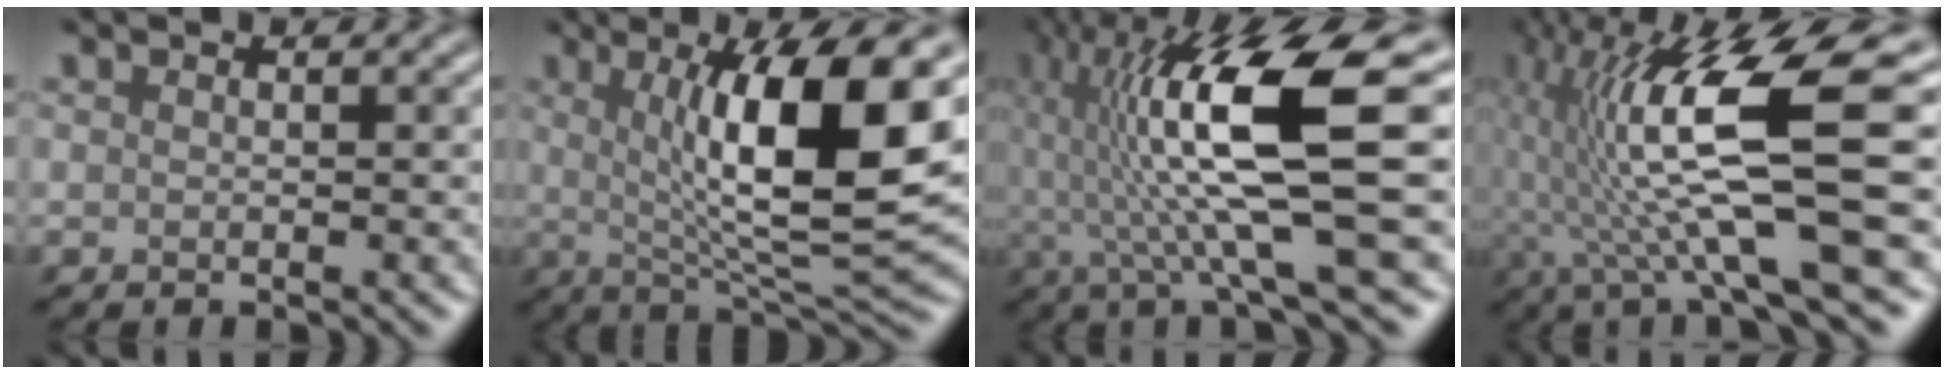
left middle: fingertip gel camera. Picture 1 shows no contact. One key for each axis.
{"total": 11.2, "fx": 2.1, "fy": 2.6, "fz": 10.8, "tx": -0.154, "ty": 0.002, "tz": 0.048}
{"total": 11.7, "fx": 0.6, "fy": 2.2, "fz": 11.5, "tx": -0.209, "ty": 0.014, "tz": 0.024}
{"total": 11.8, "fx": -0.6, "fy": 2.3, "fz": 11.5, "tx": -0.216, "ty": 0.015, "tz": -0.003}